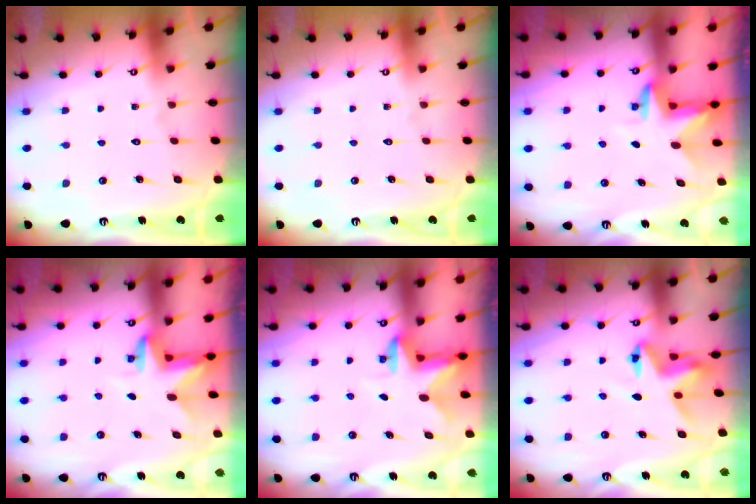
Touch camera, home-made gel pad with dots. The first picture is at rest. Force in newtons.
{"total": 0.0}
{"total": 3.4, "press": 3.4, "slide": 0.2}
{"total": 3.4, "press": 3.4, "slide": 0.1}
{"total": 2.8, "press": 2.8, "slide": 0.6}
{"total": 5.1, "press": 5.1, "slide": 0.4}